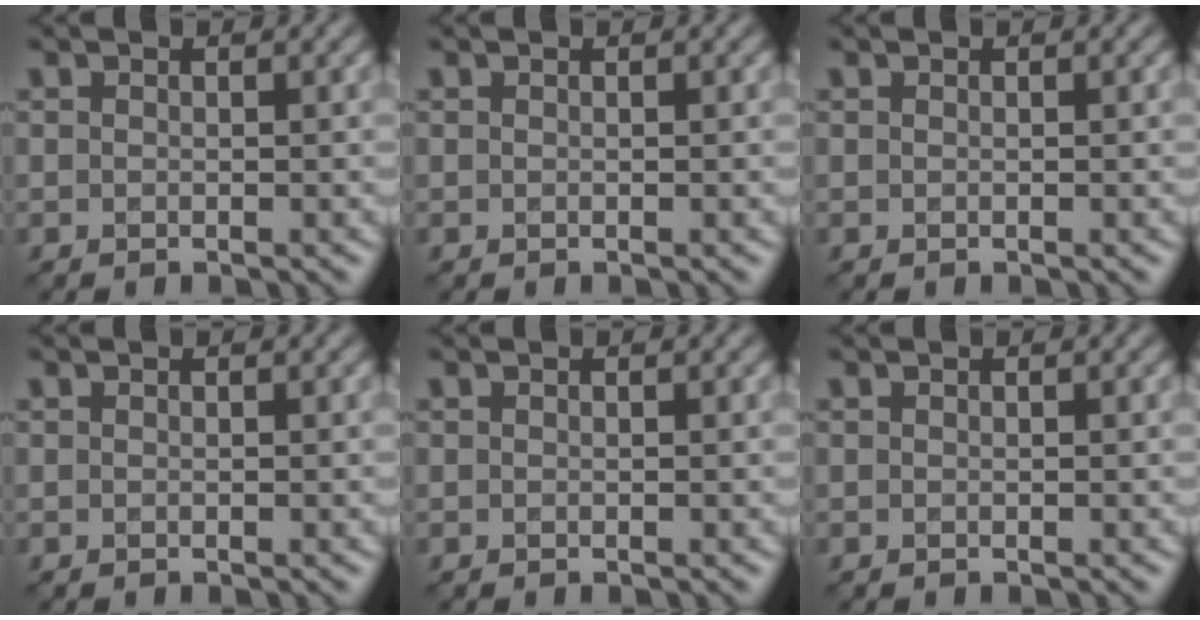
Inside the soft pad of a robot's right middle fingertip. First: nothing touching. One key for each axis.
{"total": 0.0}
{"total": 0.0}
{"total": 0.0}
{"total": 0.0}
{"total": 0.0}